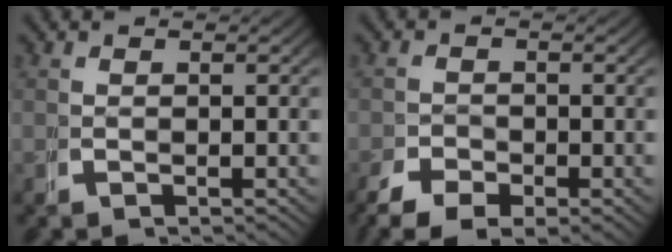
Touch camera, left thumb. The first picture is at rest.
{"total": 3.5, "force": [-2.3, 1.8, 1.9], "torque": [-0.025, -0.018, -0.037]}